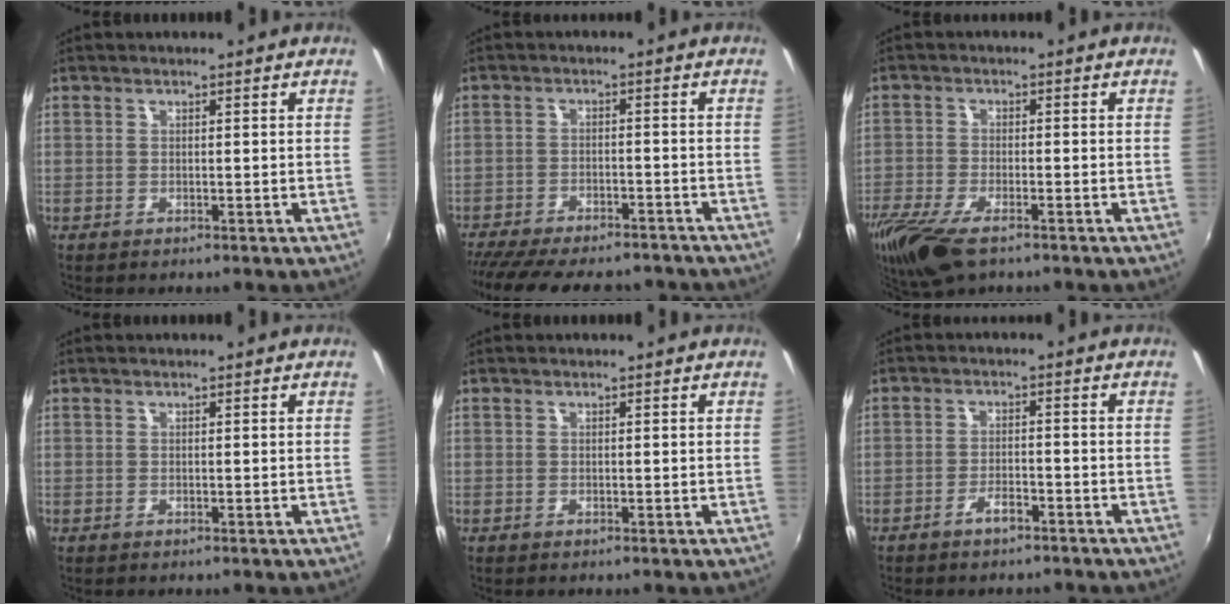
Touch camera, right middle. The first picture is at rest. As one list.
[{"total": 18.5, "force": [-15.6, 5.5, 8.2], "torque": [-0.174, -0.027, -0.220]}, {"total": 12.3, "force": [-8.3, 4.5, 8.0], "torque": [-0.192, -0.050, -0.155]}, {"total": 0.0}, {"total": 0.0}, {"total": 3.3, "force": [-2.7, 1.2, 1.6], "torque": [-0.042, 0.003, -0.042]}]